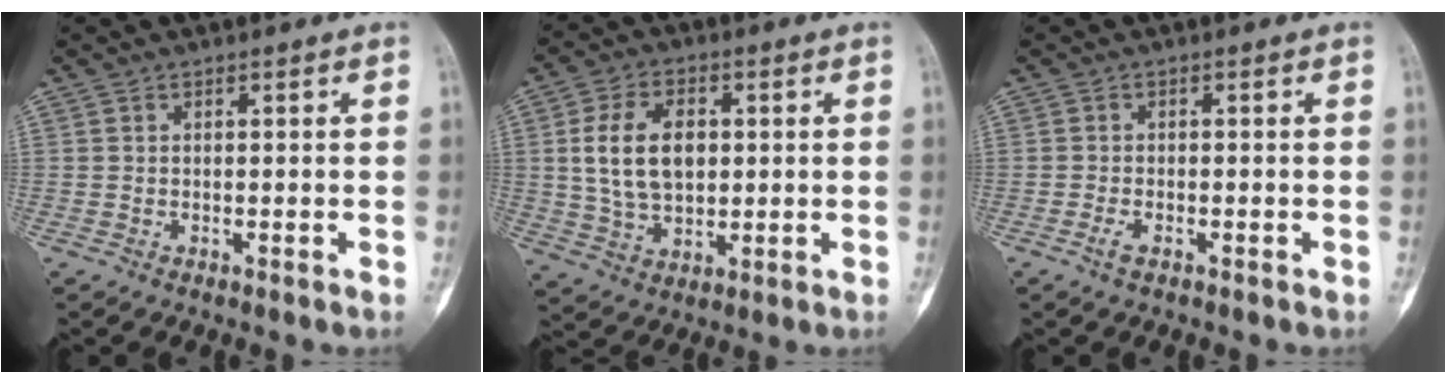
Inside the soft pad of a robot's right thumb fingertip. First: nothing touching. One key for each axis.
{"total": 11.8, "fx": 1.6, "fy": 7.7, "fz": 8.8, "tx": -0.143, "ty": -0.002, "tz": 0.036}
{"total": 1.7, "fx": -1.0, "fy": 0.6, "fz": 1.2, "tx": -0.030, "ty": 0.001, "tz": -0.023}